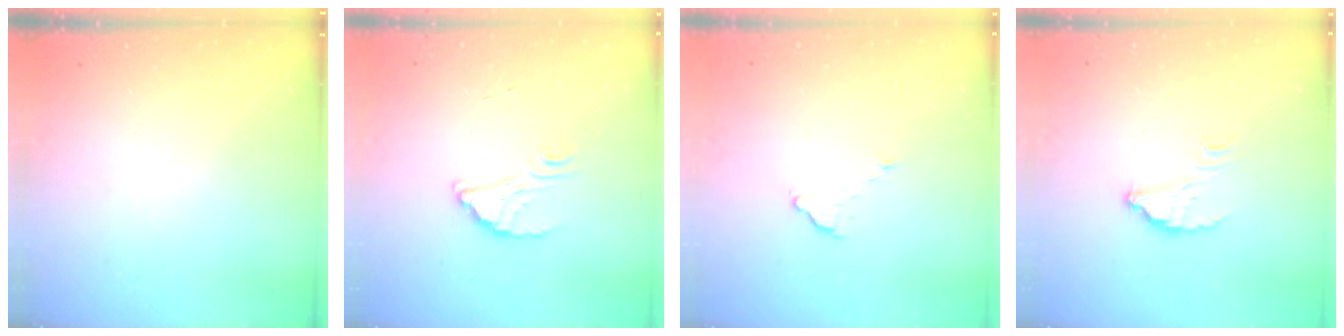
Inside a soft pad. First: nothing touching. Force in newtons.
{"total": 3.0, "press": 3.0, "slide": 0.0}
{"total": 4.3, "press": 4.3, "slide": 0.2}
{"total": 2.6, "press": 2.6, "slide": 0.2}